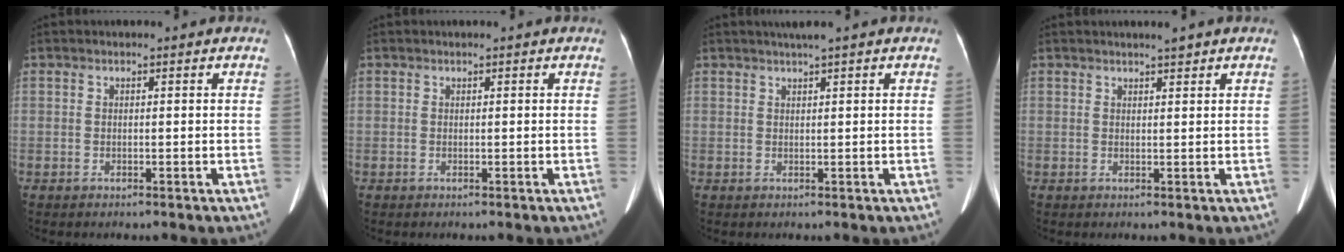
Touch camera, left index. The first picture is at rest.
{"total": 0.0}
{"total": 1.8, "force": [1.3, -0.4, 1.2], "torque": [-0.021, 0.007, 0.025]}
{"total": 1.2, "force": [1.0, 0.0, 0.6], "torque": [-0.012, 0.002, 0.017]}